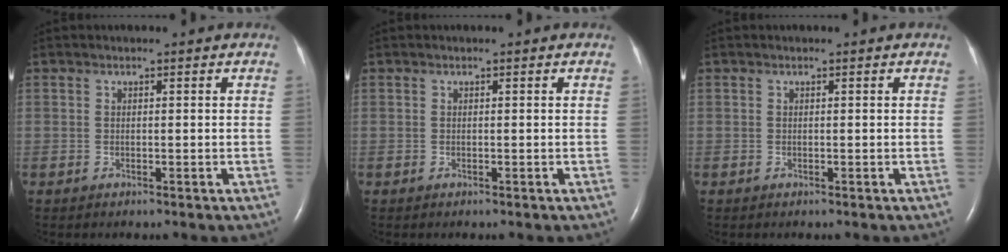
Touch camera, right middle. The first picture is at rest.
{"total": 0.0}
{"total": 0.0}